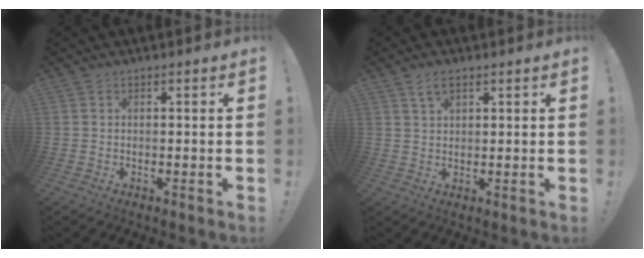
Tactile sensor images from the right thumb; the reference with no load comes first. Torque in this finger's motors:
{"motor_torque": [-0.61, 0.23, 0.05, 0.19, -0.02]}